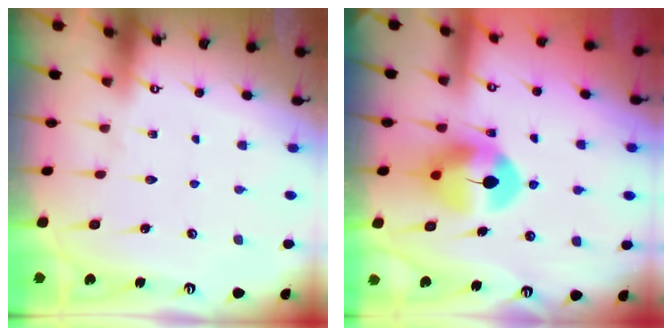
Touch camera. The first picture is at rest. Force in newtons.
{"total": 9.2, "press": 9.1, "slide": 1.3}